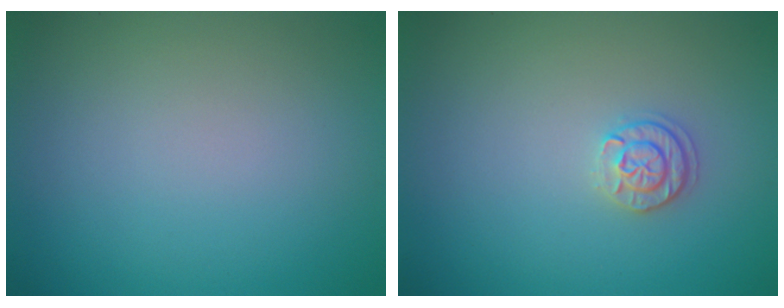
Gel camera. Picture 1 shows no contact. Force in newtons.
{"total": 1.8, "press": 1.7, "slide": 0.4}